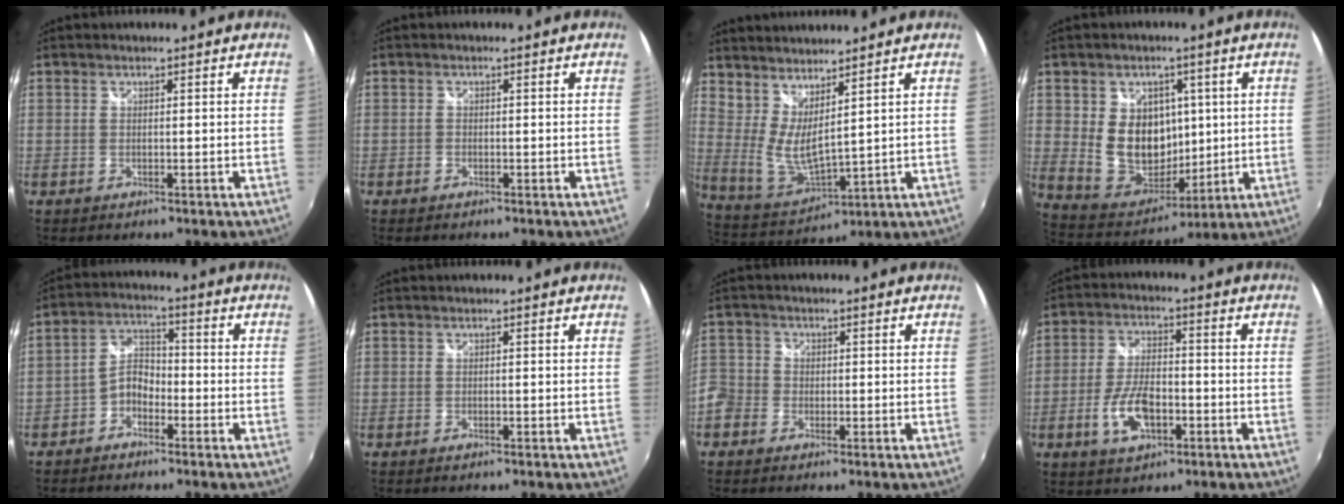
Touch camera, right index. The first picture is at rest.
{"total": 1.0, "force": [-0.8, 0.6, 0.1], "torque": [-0.005, -0.001, -0.015]}
{"total": 9.1, "force": [5.7, 2.2, 6.7], "torque": [-0.118, -0.013, 0.113]}
{"total": 13.1, "force": [2.0, 10.9, 7.1], "torque": [-0.142, 0.006, 0.061]}
{"total": 5.2, "force": [-3.2, 3.3, 2.4], "torque": [-0.049, 0.017, -0.064]}
{"total": 0.7, "force": [-0.6, 0.3, 0.3], "torque": [-0.007, -0.003, -0.012]}
{"total": 7.7, "force": [-2.9, 6.9, 2.0], "torque": [-0.069, 0.018, -0.065]}
{"total": 9.1, "force": [-3.4, 4.4, 7.2], "torque": [-0.149, 0.000, -0.059]}